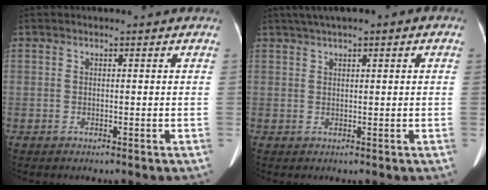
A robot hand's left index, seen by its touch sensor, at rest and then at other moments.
{"total": 4.8, "force": [2.7, 0.8, 3.9], "torque": [-0.069, 0.029, 0.042]}